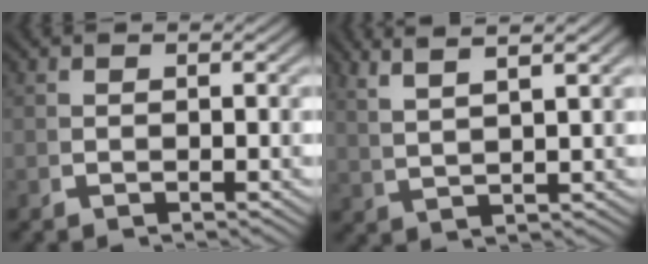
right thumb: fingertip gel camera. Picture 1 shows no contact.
{"total": 5.3, "force": [4.1, 0.7, 3.3], "torque": [-0.043, 0.018, 0.076]}